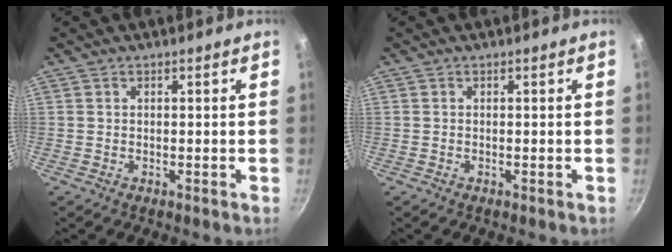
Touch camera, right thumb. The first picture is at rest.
{"total": 0.0}